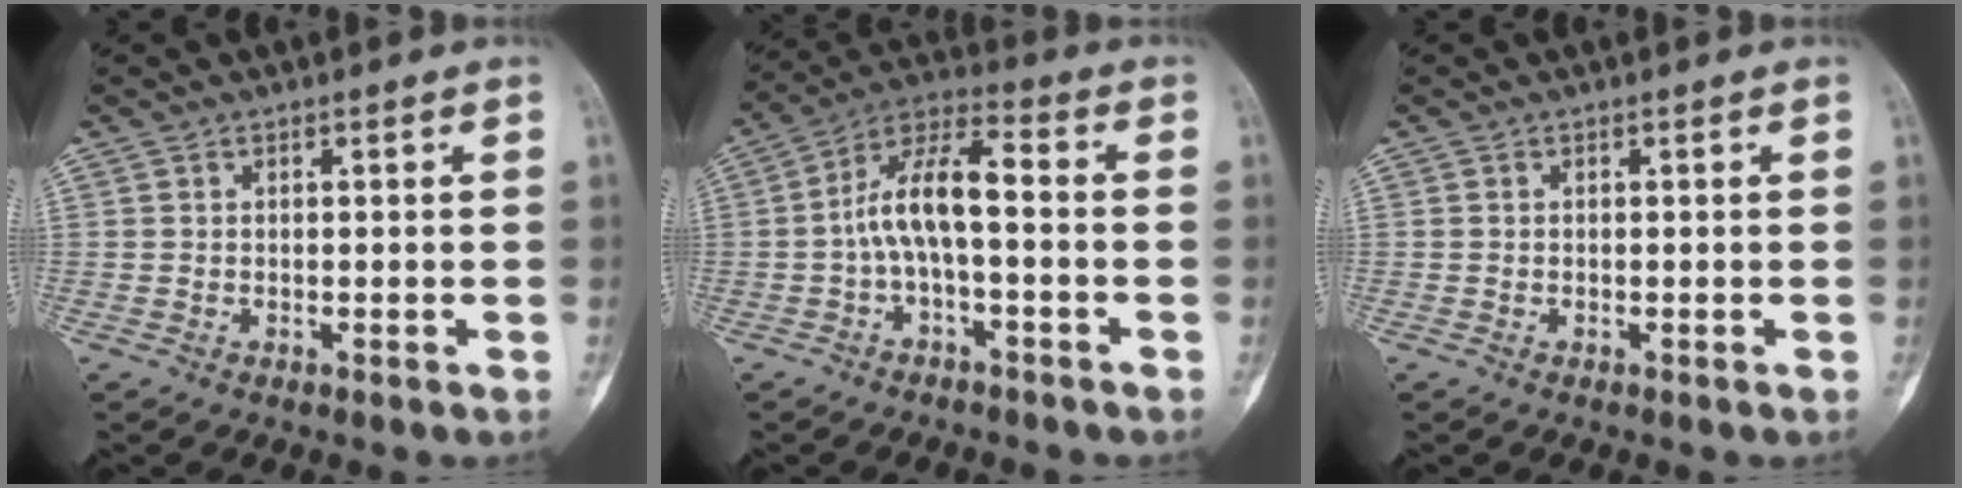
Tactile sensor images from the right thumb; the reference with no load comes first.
{"total": 10.0, "force": [-1.4, 3.6, 9.2], "torque": [-0.179, 0.051, -0.032]}
{"total": 0.0}